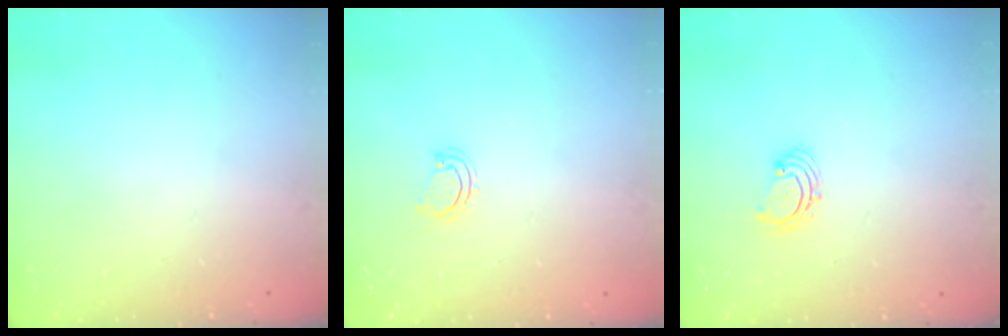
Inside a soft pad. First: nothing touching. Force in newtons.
{"total": 2.5, "press": 2.5, "slide": 0.3}
{"total": 1.8, "press": 1.7, "slide": 0.7}